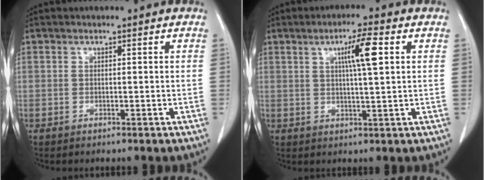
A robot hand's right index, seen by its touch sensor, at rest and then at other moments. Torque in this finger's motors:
{"motor_torque": [0.34, 0.05, 0.16, 0.07]}